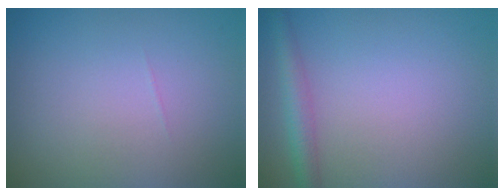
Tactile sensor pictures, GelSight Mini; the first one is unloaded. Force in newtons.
{"total": 2.7, "press": 2.7, "slide": 0.1}